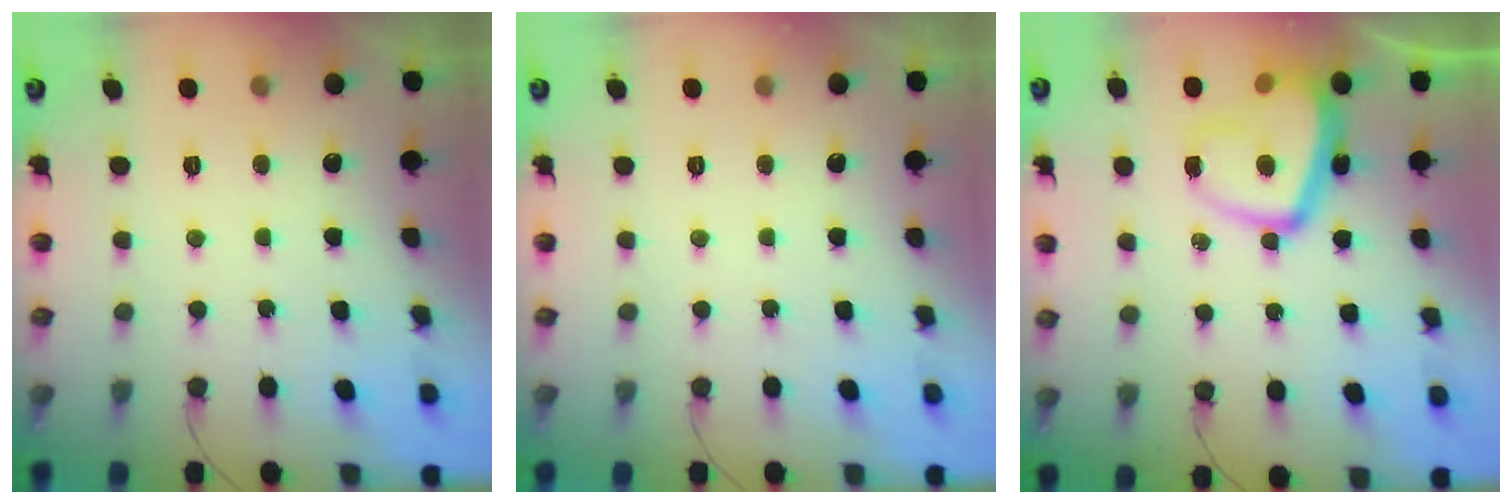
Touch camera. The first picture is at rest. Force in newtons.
{"total": 0.0}
{"total": 14.8, "press": 14.7, "slide": 1.4}